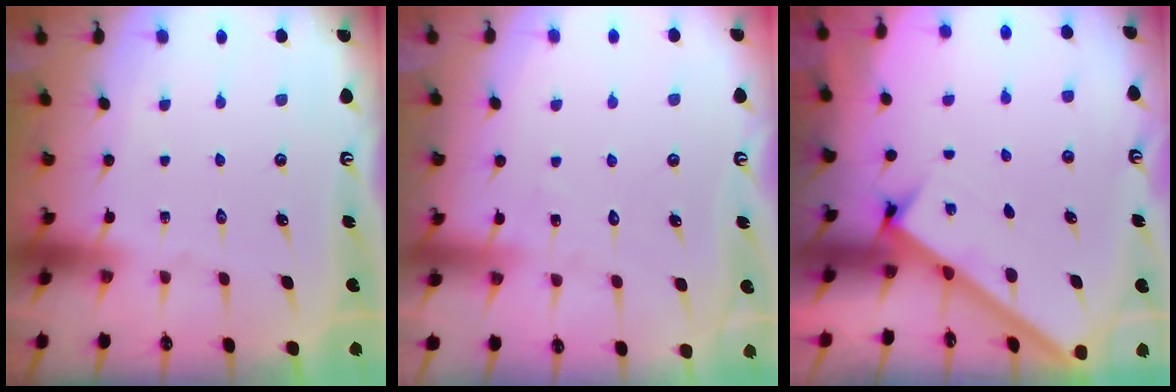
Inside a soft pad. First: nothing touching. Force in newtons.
{"total": 6.3, "press": 6.3, "slide": 0.5}
{"total": 2.8, "press": 2.8, "slide": 0.4}